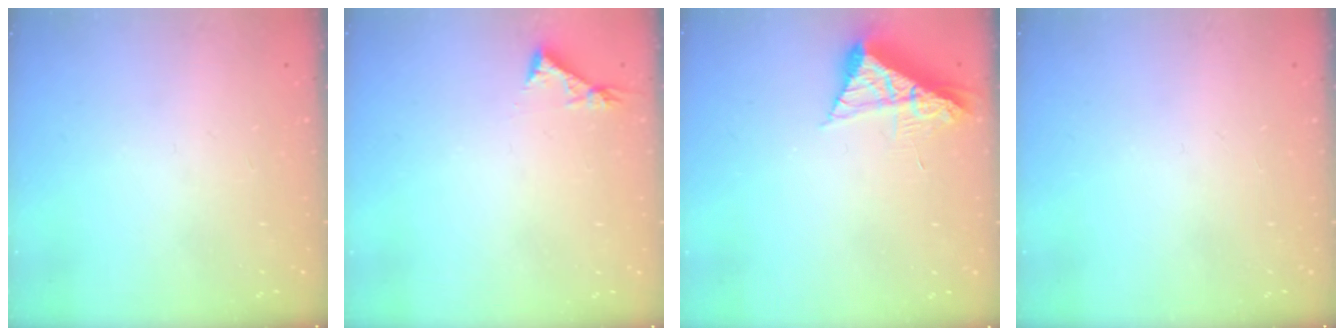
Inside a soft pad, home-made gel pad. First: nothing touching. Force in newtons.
{"total": 3.8, "press": 3.7, "slide": 0.4}
{"total": 8.1, "press": 8.1, "slide": 0.8}
{"total": 0.0}